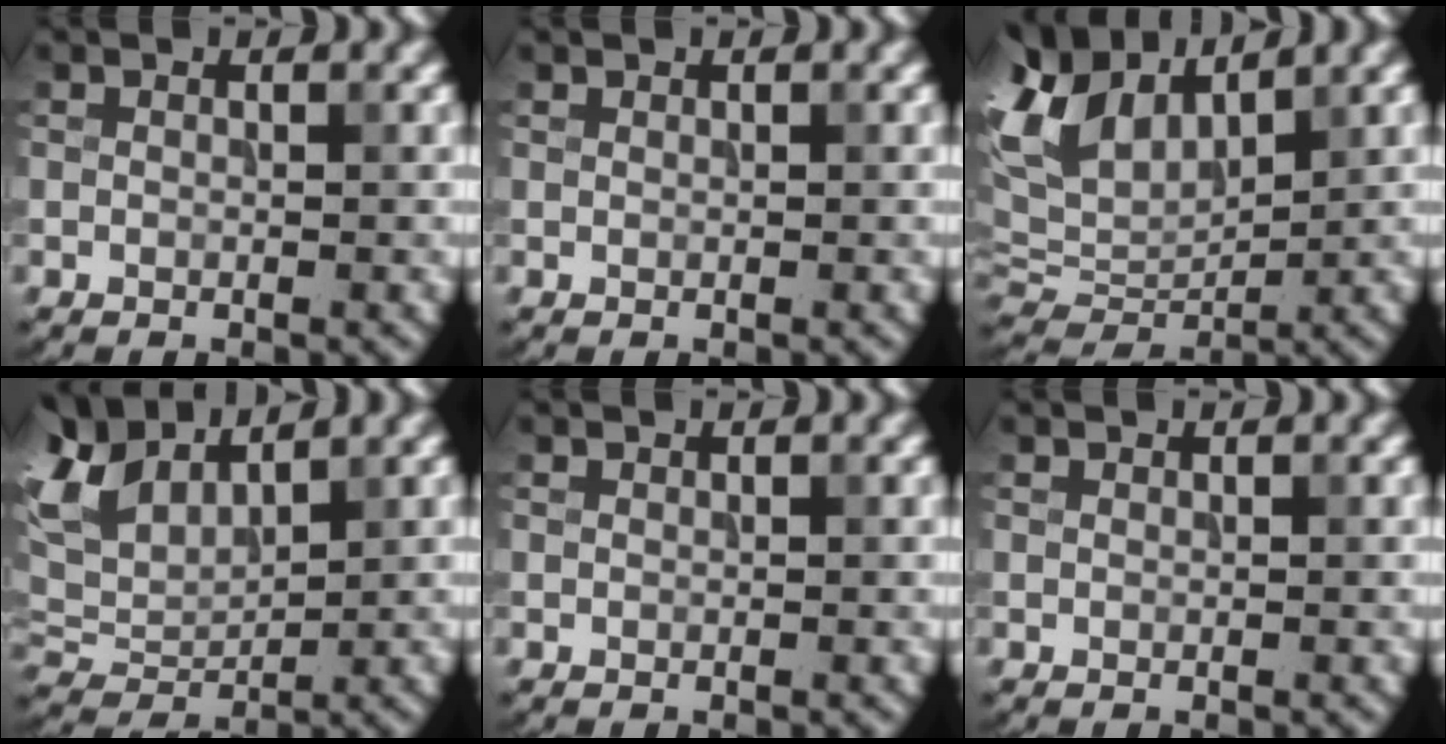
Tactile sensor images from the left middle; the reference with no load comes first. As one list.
[{"total": 0.0}, {"total": 7.9, "force": [4.5, 4.4, 4.8], "torque": [-0.116, 0.021, 0.086]}, {"total": 6.3, "force": [4.2, 3.2, 3.4], "torque": [-0.082, 0.022, 0.081]}, {"total": 0.0}, {"total": 0.0}]